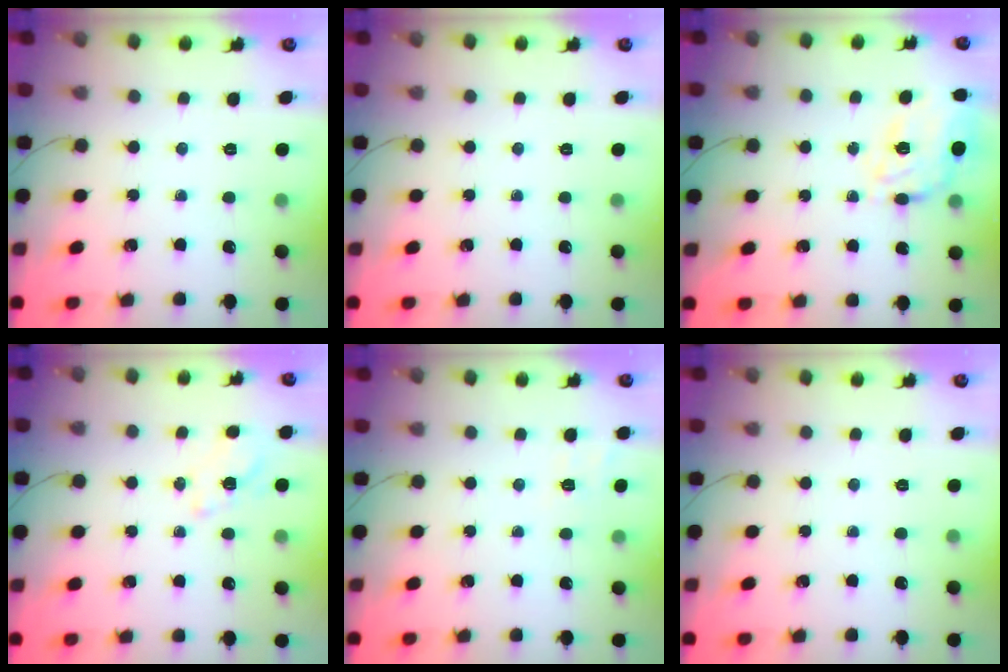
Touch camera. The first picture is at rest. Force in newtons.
{"total": 0.0}
{"total": 12.2, "press": 11.7, "slide": 3.5}
{"total": 1.5, "press": 0.9, "slide": 1.1}
{"total": 5.4, "press": 5.1, "slide": 1.7}
{"total": 0.0}